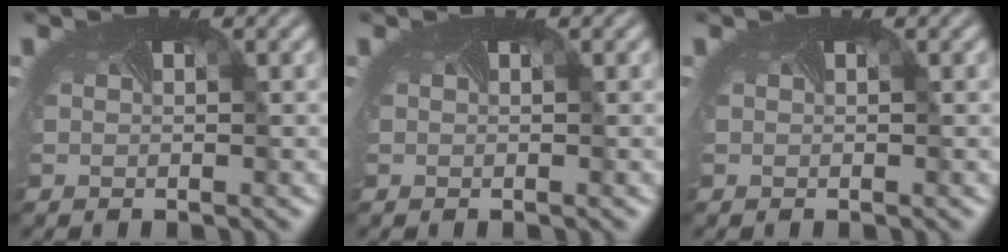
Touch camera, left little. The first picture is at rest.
{"total": 0.0}
{"total": 0.0}